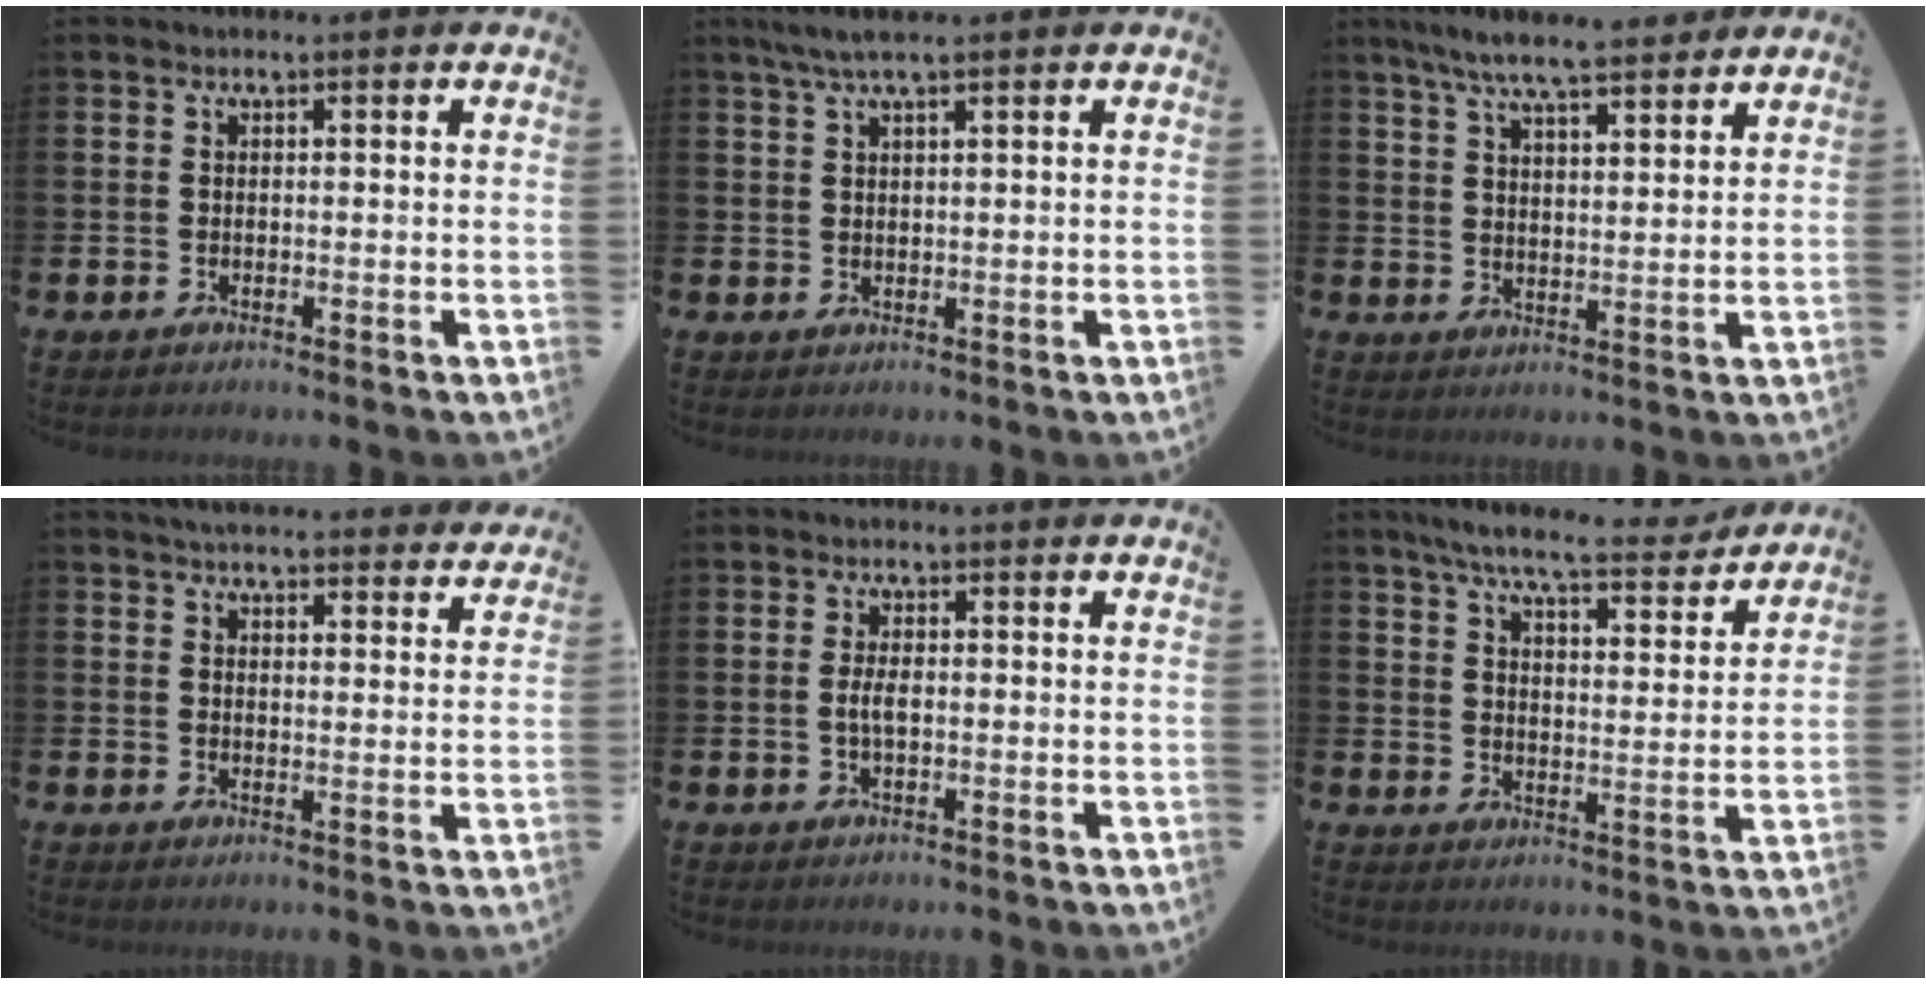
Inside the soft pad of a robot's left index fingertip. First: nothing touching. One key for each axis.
{"total": 3.2, "fx": 2.4, "fy": 0.4, "fz": 2.1, "tx": -0.046, "ty": 0.001, "tz": 0.042}
{"total": 7.5, "fx": 6.9, "fy": 1.0, "fz": 2.8, "tx": -0.065, "ty": -0.026, "tz": 0.125}
{"total": 4.6, "fx": 4.5, "fy": 0.6, "fz": 0.8, "tx": -0.025, "ty": -0.021, "tz": 0.081}
{"total": 2.3, "fx": -0.1, "fy": 0.9, "fz": 2.2, "tx": -0.043, "ty": 0.002, "tz": -0.003}
{"total": 8.0, "fx": 7.2, "fy": 0.8, "fz": 3.3, "tx": -0.072, "ty": -0.042, "tz": 0.120}